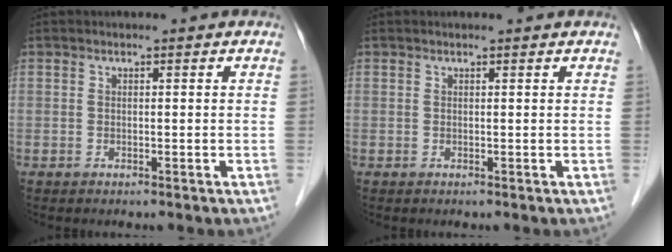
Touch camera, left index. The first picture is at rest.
{"total": 1.0, "force": [1.0, 0.0, 0.3], "torque": [-0.008, 0.008, 0.011]}